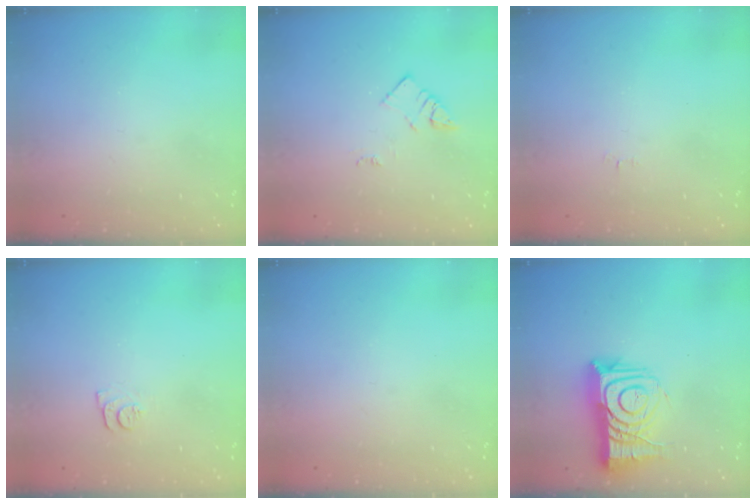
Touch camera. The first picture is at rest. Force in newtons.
{"total": 2.7, "press": 2.6, "slide": 0.4}
{"total": 2.5, "press": 2.5, "slide": 0.3}
{"total": 5.2, "press": 5.2, "slide": 0.7}
{"total": 0.0}
{"total": 14.4, "press": 14.4, "slide": 1.1}